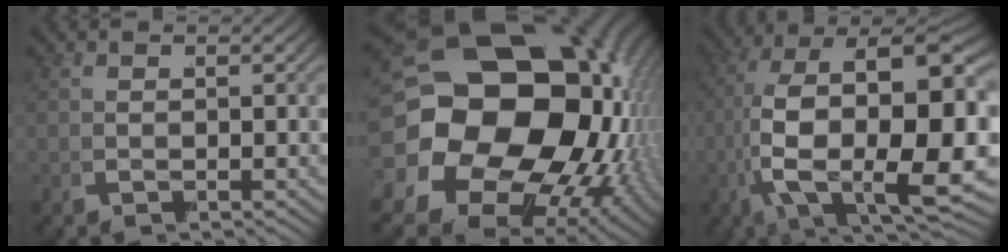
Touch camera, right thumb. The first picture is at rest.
{"total": 31.6, "force": [0.5, 22.8, 21.9], "torque": [-0.386, -0.039, 0.004]}
{"total": 20.6, "force": [-1.9, 11.7, 16.9], "torque": [-0.352, -0.075, 0.008]}